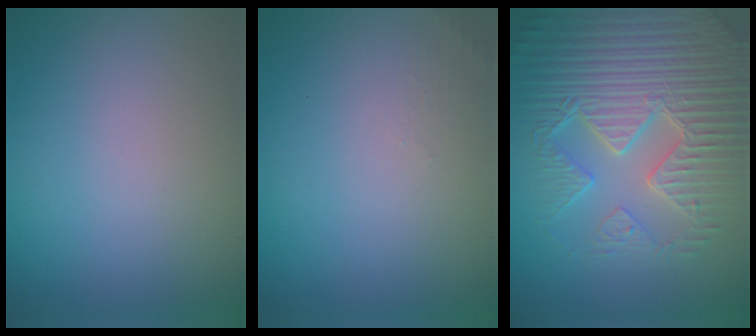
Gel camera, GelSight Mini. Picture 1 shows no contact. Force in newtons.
{"total": 0.7, "press": 0.6, "slide": 0.1}
{"total": 8.9, "press": 6.4, "slide": 6.1}